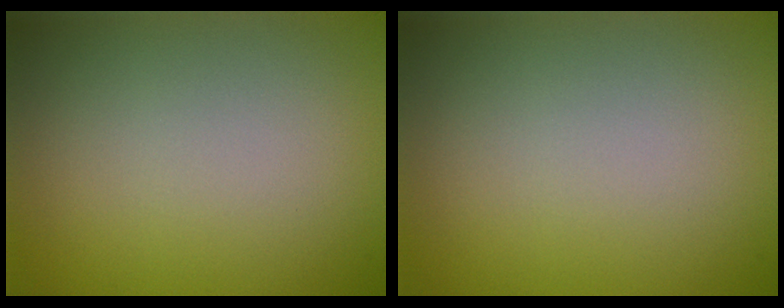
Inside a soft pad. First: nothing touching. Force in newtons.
{"total": 0.0}